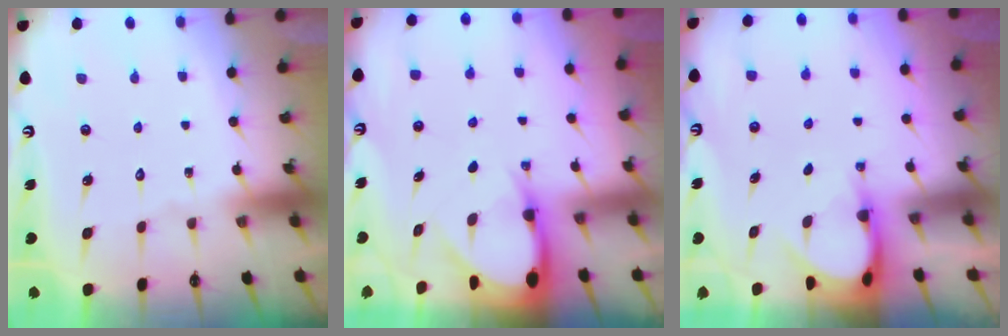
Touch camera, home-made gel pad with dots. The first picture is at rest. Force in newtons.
{"total": 4.6, "press": 4.6, "slide": 0.4}
{"total": 3.8, "press": 3.7, "slide": 0.3}